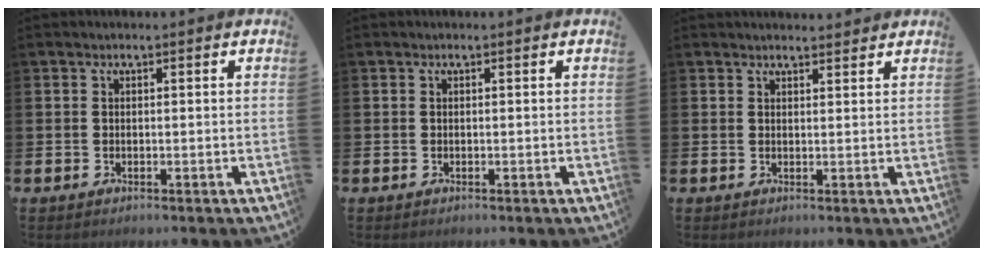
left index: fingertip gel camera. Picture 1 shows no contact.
{"total": 0.0}
{"total": 1.8, "force": [1.8, 0.3, 0.0], "torque": [0.004, -0.009, 0.030]}